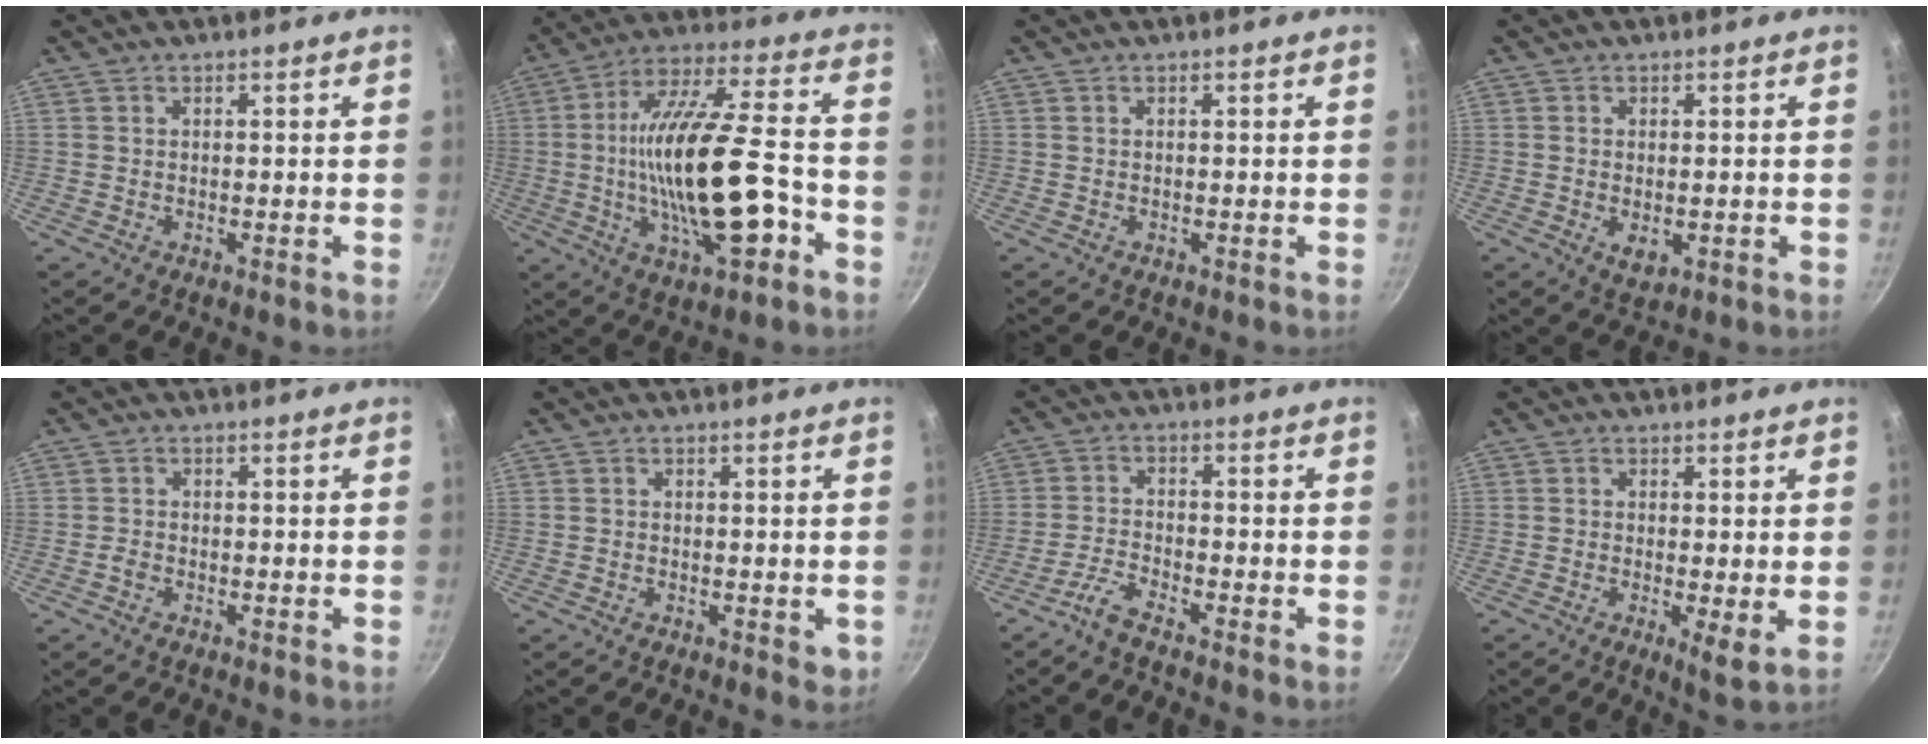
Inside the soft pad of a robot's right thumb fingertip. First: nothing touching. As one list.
[{"total": 21.9, "force": [-5.0, 7.5, 20.0], "torque": [-0.347, 0.027, -0.083]}, {"total": 0.0}, {"total": 3.4, "force": [-0.6, 2.1, 2.6], "torque": [-0.042, -0.010, -0.004]}, {"total": 1.0, "force": [-0.8, 0.6, 0.4], "torque": [-0.013, 0.005, -0.019]}, {"total": 2.4, "force": [-0.5, 1.5, 1.7], "torque": [-0.021, -0.005, -0.007]}, {"total": 3.5, "force": [-3.0, 0.3, 1.7], "torque": [-0.050, 0.021, -0.071]}, {"total": 4.4, "force": [-0.3, 1.2, 4.2], "torque": [-0.066, -0.019, -0.004]}]